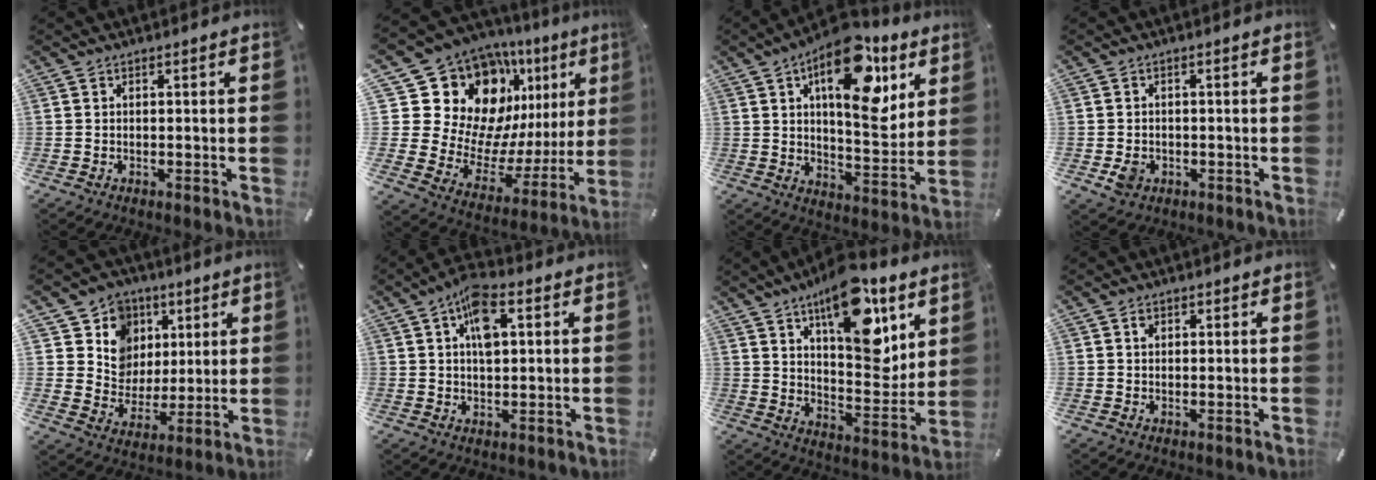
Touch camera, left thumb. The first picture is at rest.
{"total": 19.7, "force": [12.3, 13.0, 8.3], "torque": [-0.114, -0.122, 0.244]}
{"total": 20.1, "force": [9.9, 9.6, 14.6], "torque": [-0.198, -0.052, 0.160]}
{"total": 3.4, "force": [-1.0, 2.7, 1.8], "torque": [-0.043, -0.001, -0.019]}
{"total": 11.8, "force": [3.9, 11.0, 1.9], "torque": [-0.035, -0.032, 0.079]}
{"total": 8.0, "force": [2.7, 4.2, 6.2], "torque": [-0.103, 0.003, 0.044]}
{"total": 18.4, "force": [11.0, 8.5, 12.1], "torque": [-0.168, -0.067, 0.185]}
{"total": 1.1, "force": [0.3, 0.9, 0.5], "torque": [-0.002, 0.002, 0.004]}